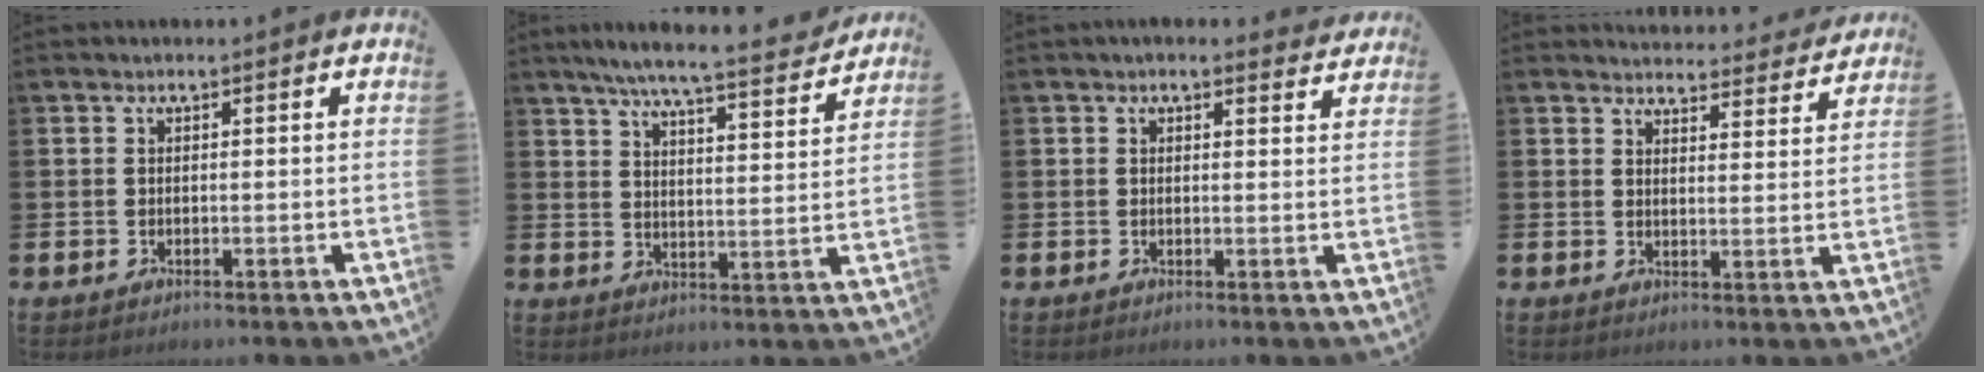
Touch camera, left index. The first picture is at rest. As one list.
[{"total": 7.1, "force": [6.6, 0.1, 2.8], "torque": [-0.065, -0.043, 0.110]}, {"total": 1.9, "force": [1.8, 0.4, 0.2], "torque": [0.000, -0.007, 0.031]}, {"total": 4.4, "force": [4.3, 0.5, 0.1], "torque": [-0.005, -0.031, 0.076]}]